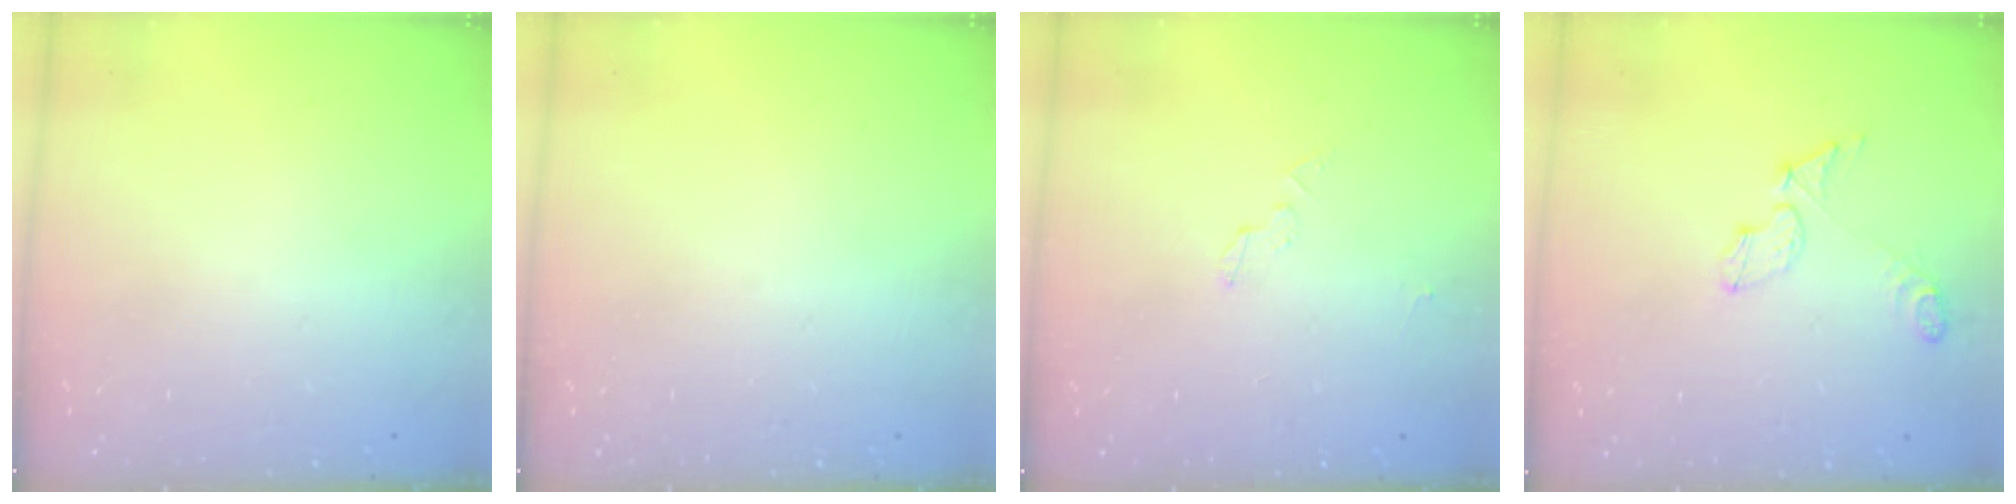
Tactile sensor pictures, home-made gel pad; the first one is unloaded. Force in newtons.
{"total": 0.0}
{"total": 3.2, "press": 3.2, "slide": 0.2}
{"total": 5.3, "press": 5.3, "slide": 0.5}